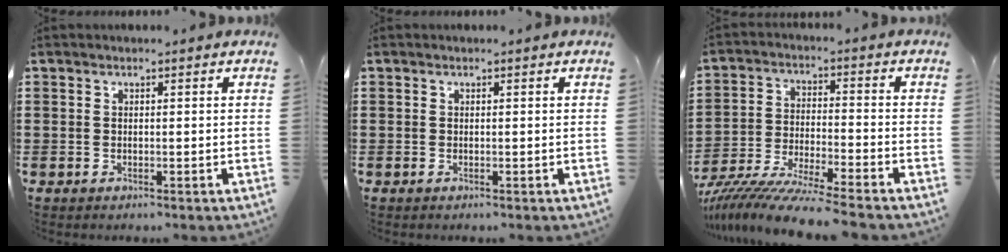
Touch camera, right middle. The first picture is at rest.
{"total": 0.0}
{"total": 9.1, "force": [-8.5, -0.5, 3.1], "torque": [-0.059, -0.004, -0.168]}